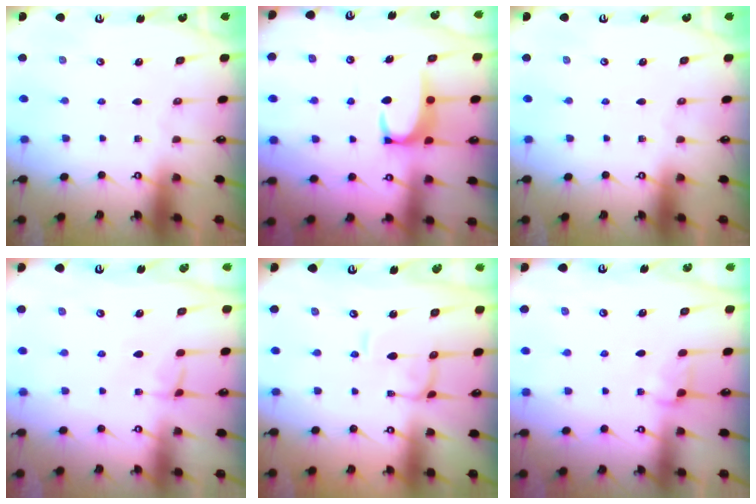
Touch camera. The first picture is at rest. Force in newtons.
{"total": 3.3, "press": 3.3, "slide": 0.3}
{"total": 0.0}
{"total": 1.8, "press": 1.7, "slide": 0.5}
{"total": 0.9, "press": 0.8, "slide": 0.4}
{"total": 2.8, "press": 2.8, "slide": 0.4}